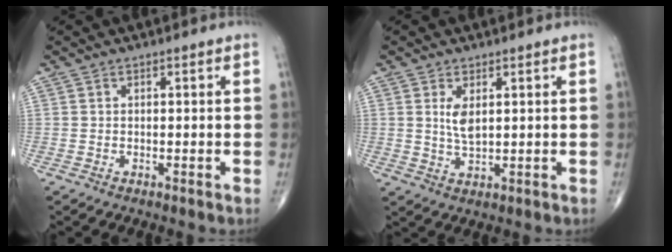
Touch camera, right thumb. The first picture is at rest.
{"total": 4.0, "force": [1.1, 1.8, 3.4], "torque": [-0.064, -0.011, 0.027]}